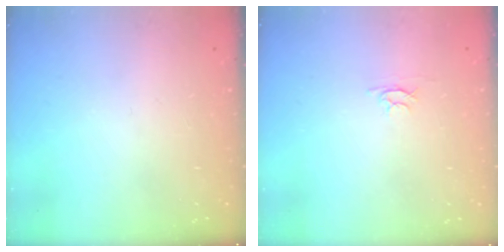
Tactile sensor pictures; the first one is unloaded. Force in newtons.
{"total": 2.4, "press": 2.4, "slide": 0.3}